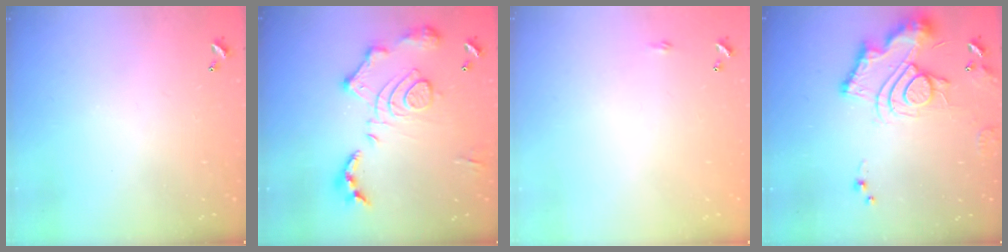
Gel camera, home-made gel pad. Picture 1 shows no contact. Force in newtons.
{"total": 16.6, "press": 16.6, "slide": 1.7}
{"total": 2.2, "press": 2.1, "slide": 0.4}
{"total": 13.8, "press": 13.8, "slide": 1.3}